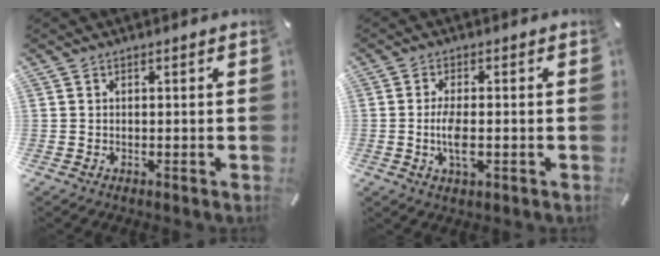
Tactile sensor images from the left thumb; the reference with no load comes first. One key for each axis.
{"total": 5.6, "fx": -0.9, "fy": 2.1, "fz": 5.2, "tx": -0.118, "ty": -0.006, "tz": -0.022}